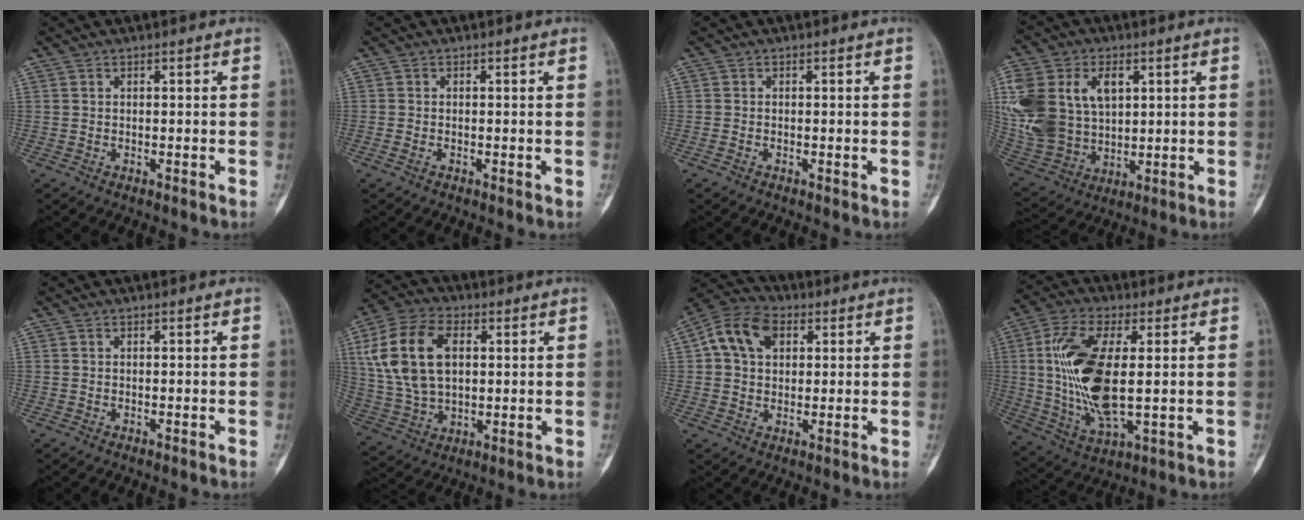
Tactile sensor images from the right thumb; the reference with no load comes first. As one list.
[{"total": 0.9, "force": [-0.4, 0.6, 0.6], "torque": [-0.013, 0.000, -0.008]}, {"total": 0.7, "force": [-0.3, 0.5, 0.4], "torque": [-0.007, 0.001, -0.007]}, {"total": 21.4, "force": [5.2, 14.9, 14.4], "torque": [-0.320, 0.008, 0.113]}, {"total": 0.0}, {"total": 17.2, "force": [4.0, 10.8, 12.8], "torque": [-0.245, 0.008, 0.079]}, {"total": 10.7, "force": [3.3, 7.6, 6.8], "torque": [-0.109, 0.015, 0.050]}, {"total": 17.7, "force": [1.5, 7.5, 15.9], "torque": [-0.324, -0.008, 0.036]}]